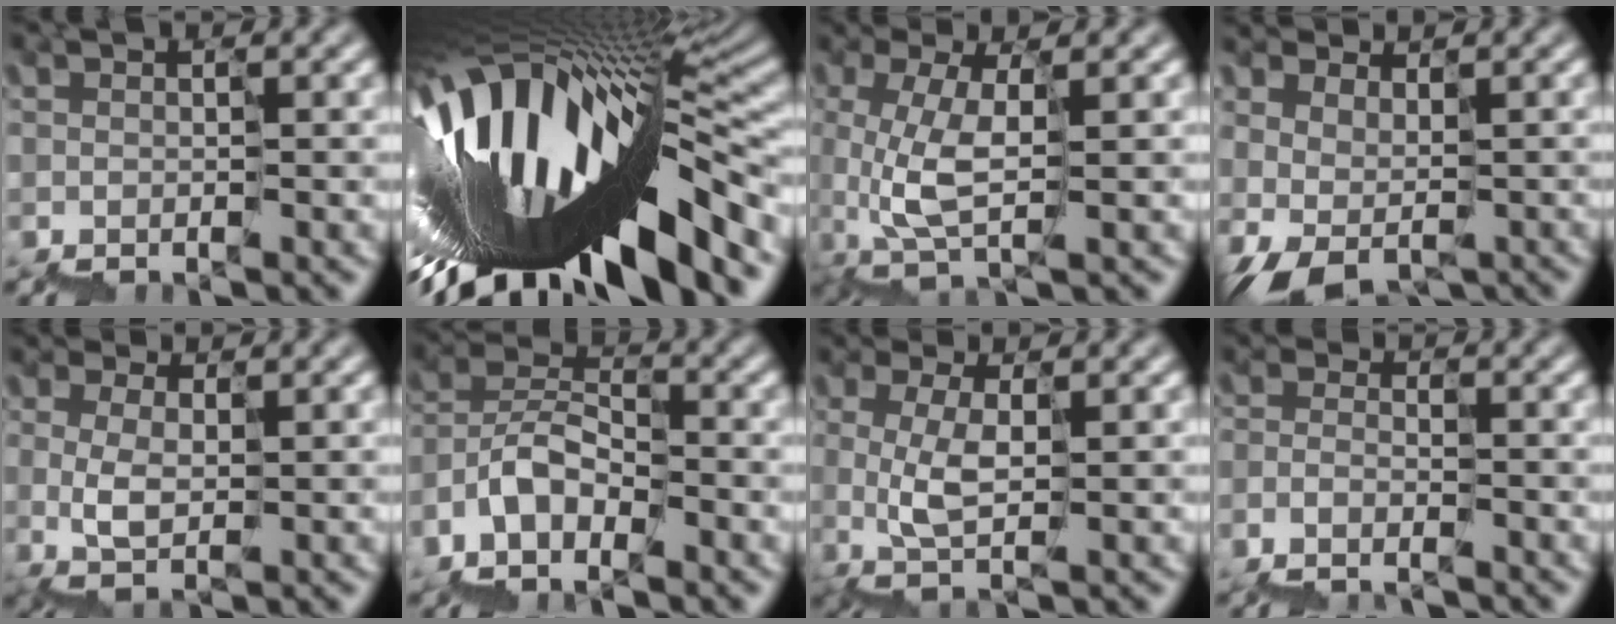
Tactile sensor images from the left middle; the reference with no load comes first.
{"total": 16.9, "force": [-1.1, 6.2, 15.6], "torque": [-0.267, 0.002, -0.007]}
{"total": 3.1, "force": [0.6, 1.2, 2.8], "torque": [-0.060, 0.004, 0.021]}
{"total": 2.5, "force": [-0.5, 1.6, 1.8], "torque": [-0.039, 0.003, 0.010]}
{"total": 1.3, "force": [0.8, 0.6, 0.8], "torque": [-0.028, 0.007, 0.027]}
{"total": 4.7, "force": [-3.4, 2.5, 2.1], "torque": [-0.038, 0.020, -0.061]}
{"total": 1.9, "force": [0.8, 0.8, 1.5], "torque": [-0.038, 0.005, 0.024]}
{"total": 3.3, "force": [-3.2, 0.6, -0.2], "torque": [-0.008, 0.001, -0.049]}